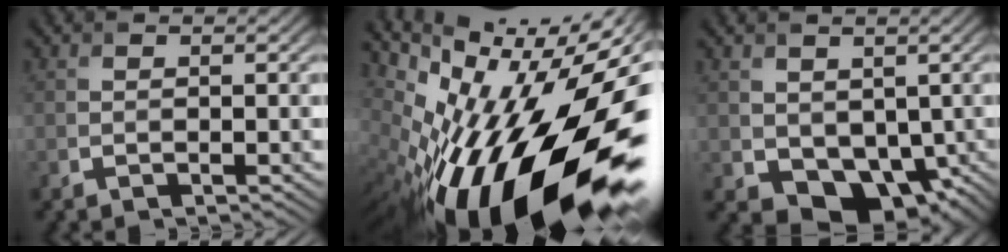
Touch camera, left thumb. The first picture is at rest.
{"total": 20.8, "force": [-4.8, 9.0, 18.1], "torque": [-0.308, -0.035, -0.098]}
{"total": 6.2, "force": [0.0, 4.9, 3.7], "torque": [-0.072, -0.025, 0.006]}